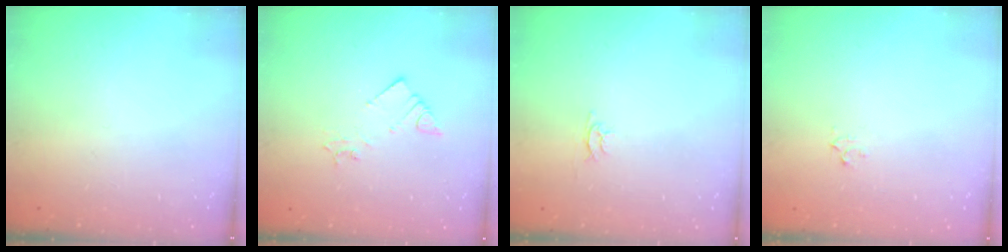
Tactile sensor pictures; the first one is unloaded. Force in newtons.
{"total": 2.8, "press": 2.7, "slide": 0.5}
{"total": 2.4, "press": 2.4, "slide": 0.3}
{"total": 2.3, "press": 2.3, "slide": 0.2}